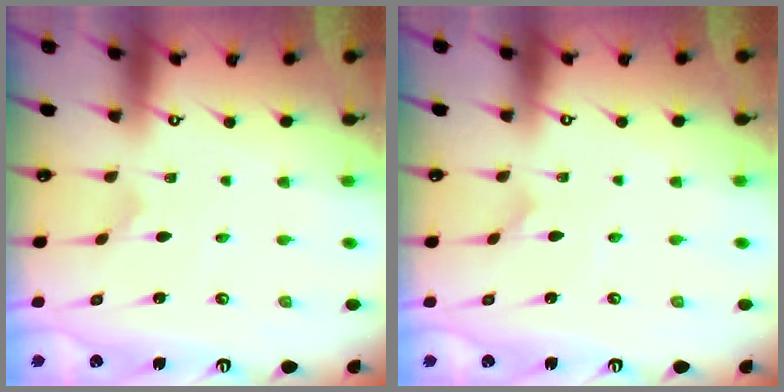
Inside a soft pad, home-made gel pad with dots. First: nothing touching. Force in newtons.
{"total": 1.3, "press": 1.3, "slide": 0.2}